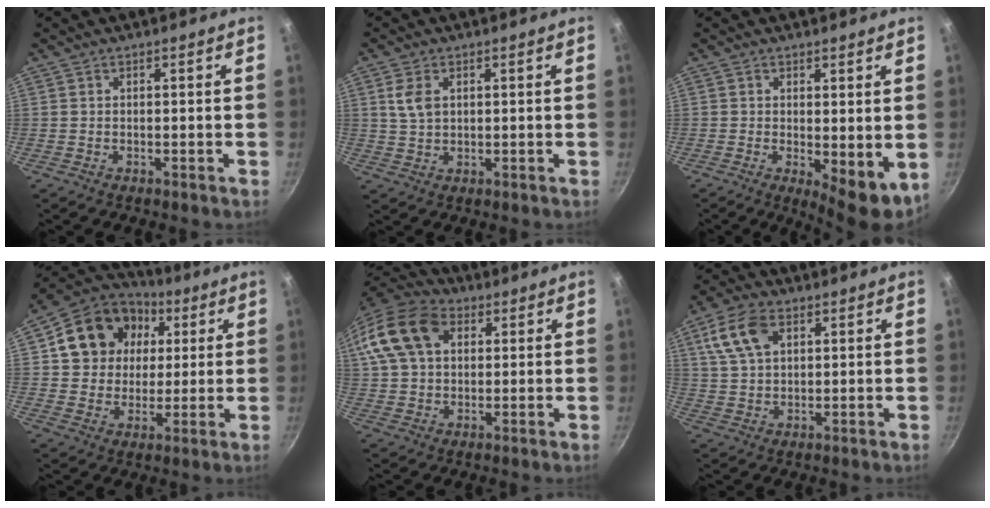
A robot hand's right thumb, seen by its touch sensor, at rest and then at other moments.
{"total": 4.4, "force": [1.4, 2.9, 3.1], "torque": [-0.053, -0.004, 0.027]}
{"total": 6.9, "force": [0.0, 2.7, 6.3], "torque": [-0.081, -0.018, 0.005]}
{"total": 16.8, "force": [4.5, 14.1, 7.9], "torque": [-0.123, 0.017, 0.070]}
{"total": 17.6, "force": [5.5, 12.4, 11.2], "torque": [-0.226, 0.025, 0.089]}
{"total": 9.9, "force": [4.0, 6.1, 6.7], "torque": [-0.120, 0.005, 0.074]}